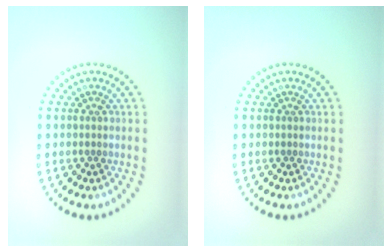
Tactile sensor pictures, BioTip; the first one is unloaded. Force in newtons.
{"total": 0.0}